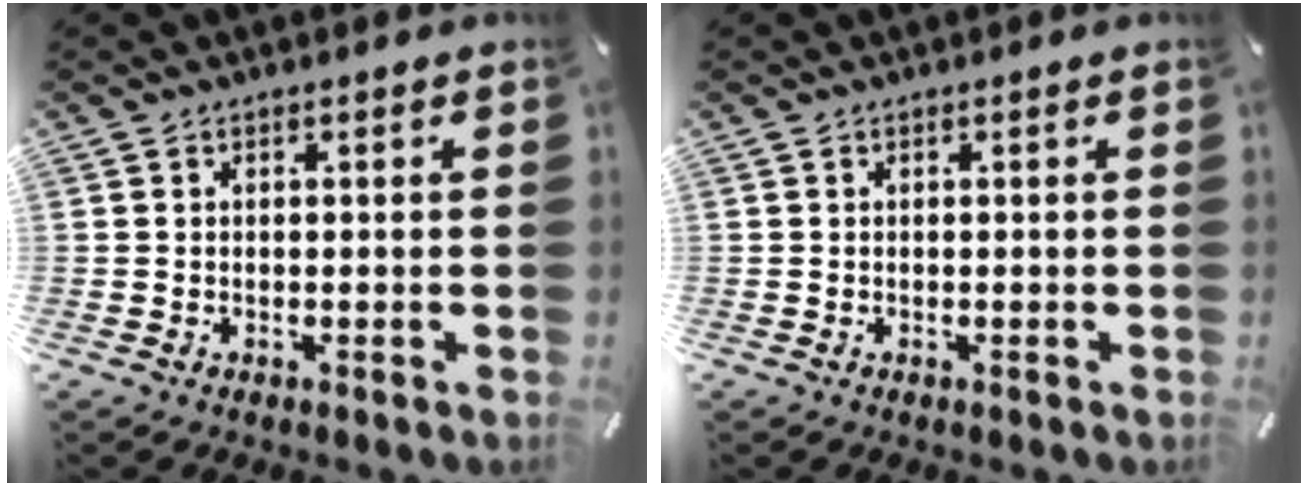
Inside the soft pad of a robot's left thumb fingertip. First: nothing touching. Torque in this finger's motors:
{"motor_torque": [-0.04, 0.04, 0.03, 0.09, 0.00]}